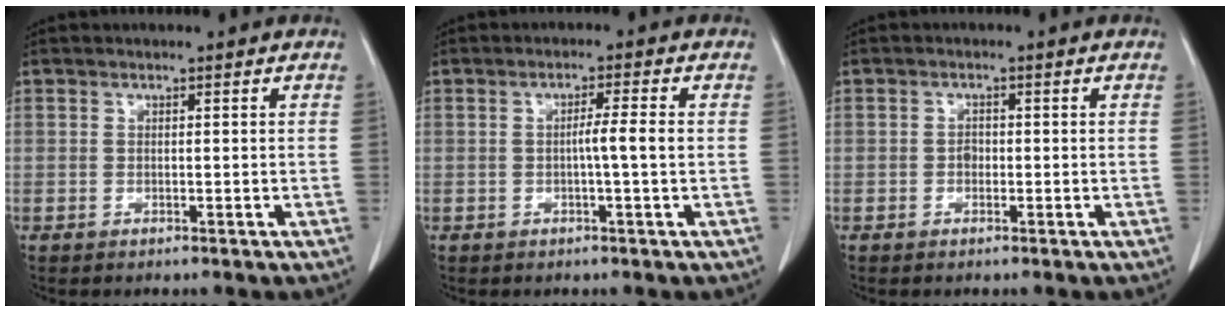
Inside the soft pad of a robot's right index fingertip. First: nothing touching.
{"total": 3.1, "force": [-0.3, -0.5, 3.0], "torque": [-0.048, 0.001, -0.005]}
{"total": 1.1, "force": [-0.2, 0.8, 0.7], "torque": [-0.007, 0.006, -0.003]}